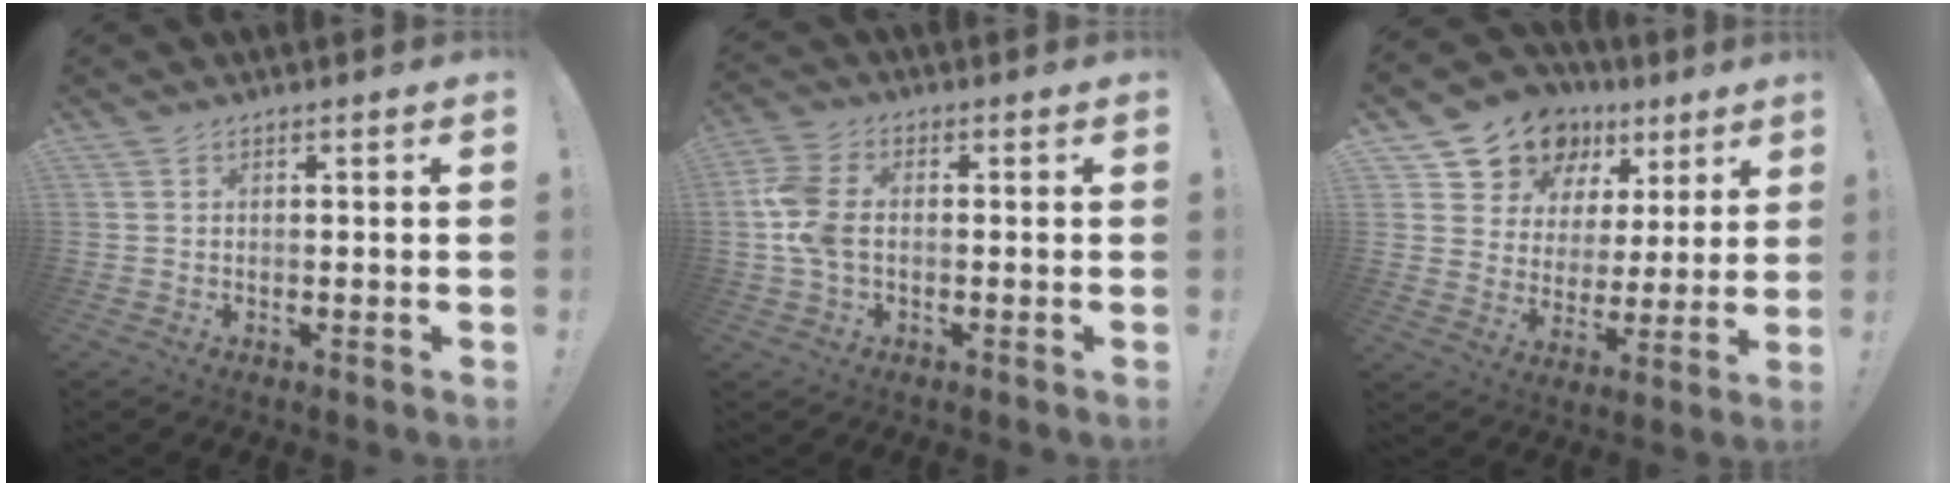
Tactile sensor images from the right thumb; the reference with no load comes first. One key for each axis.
{"total": 9.3, "fx": -0.6, "fy": 6.0, "fz": 7.1, "tx": -0.150, "ty": 0.003, "tz": -0.009}
{"total": 13.8, "fx": 9.4, "fy": 9.2, "fz": 3.9, "tx": -0.071, "ty": -0.065, "tz": 0.181}